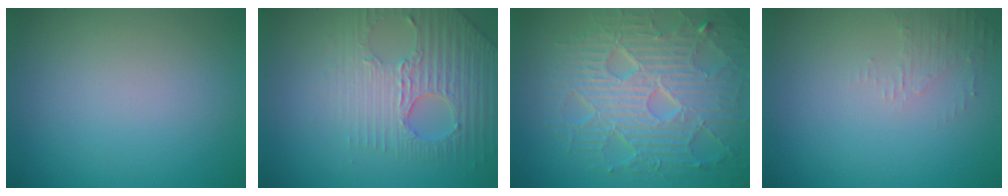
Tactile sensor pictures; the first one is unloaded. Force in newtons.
{"total": 3.9, "press": 3.8, "slide": 1.1}
{"total": 9.2, "press": 6.2, "slide": 6.8}
{"total": 1.6, "press": 1.5, "slide": 0.4}